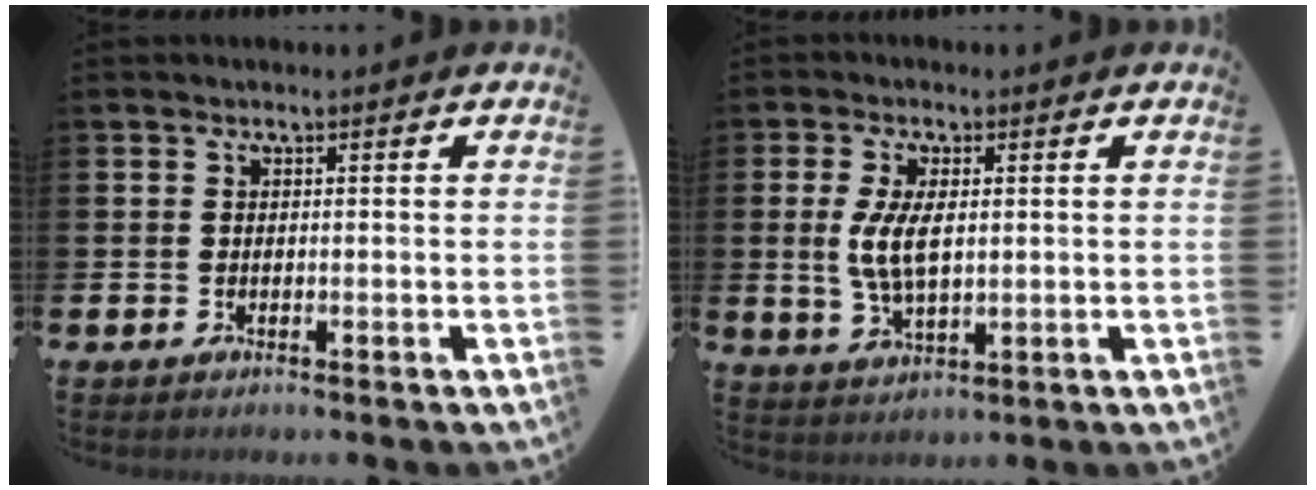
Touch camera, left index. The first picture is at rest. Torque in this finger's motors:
{"motor_torque": [1.46, -0.14, 0.27, 0.21]}